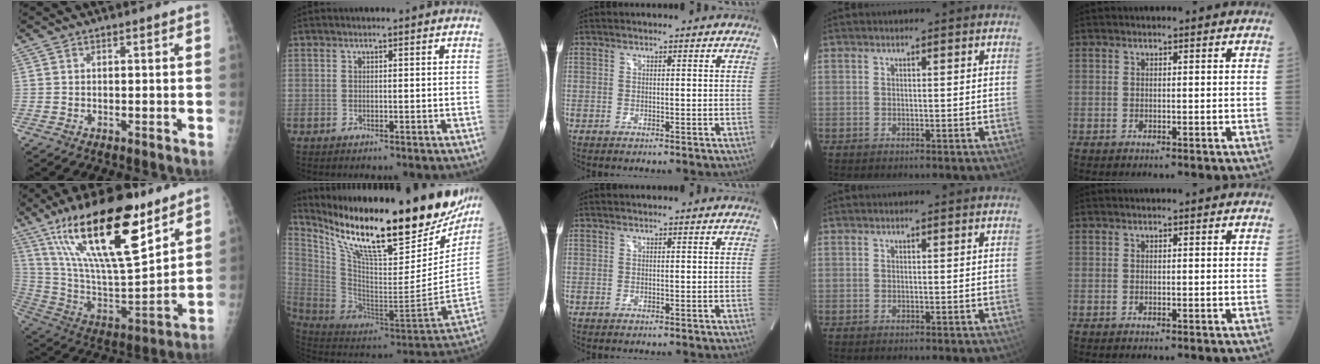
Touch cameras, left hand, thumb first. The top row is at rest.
{"thumb": {"total": 27.0, "force": [16.1, 8.6, 19.9], "torque": [-0.334, -0.057, 0.286]}, "index": {"total": 32.2, "force": [24.3, 7.1, 20.0], "torque": [-0.339, -0.039, 0.367]}}